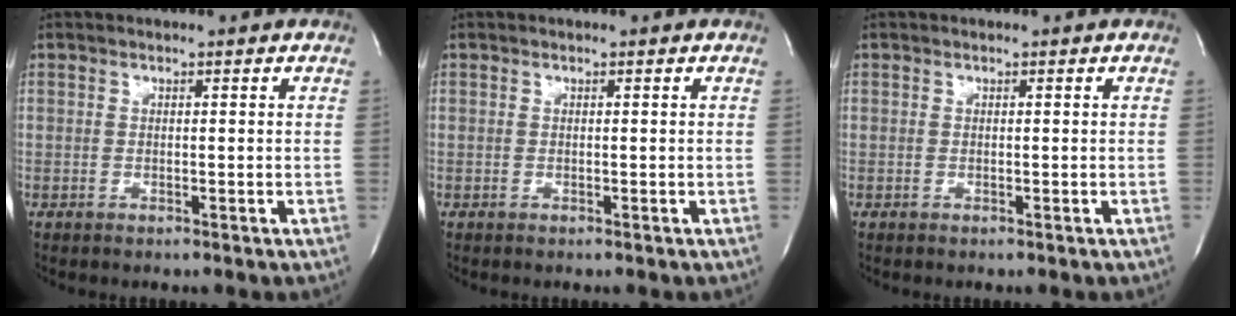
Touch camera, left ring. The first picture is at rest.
{"total": 0.0}
{"total": 0.0}